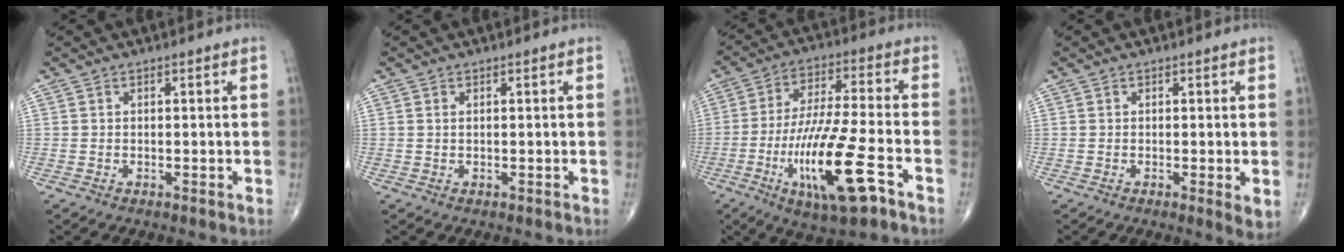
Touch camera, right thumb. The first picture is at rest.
{"total": 0.0}
{"total": 17.7, "force": [-7.3, 3.8, 15.7], "torque": [-0.313, 0.013, -0.119]}
{"total": 2.7, "force": [-0.2, 0.6, 2.6], "torque": [-0.041, -0.012, -0.004]}